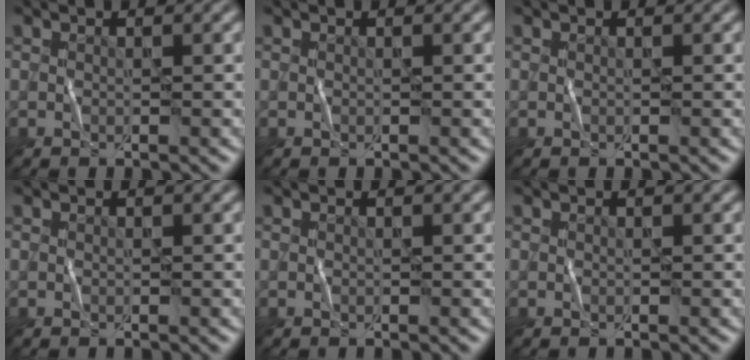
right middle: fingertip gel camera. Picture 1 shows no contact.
{"total": 0.0}
{"total": 0.0}
{"total": 0.0}
{"total": 0.0}
{"total": 0.0}